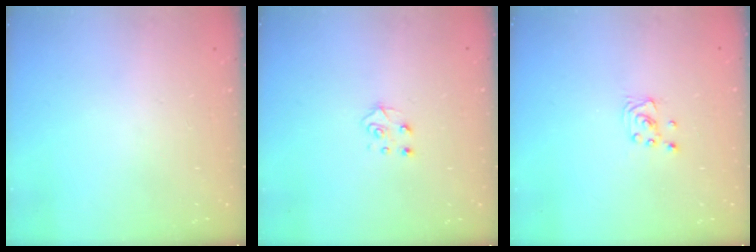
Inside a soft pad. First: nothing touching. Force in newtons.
{"total": 4.3, "press": 4.3, "slide": 0.5}
{"total": 2.3, "press": 2.3, "slide": 0.2}